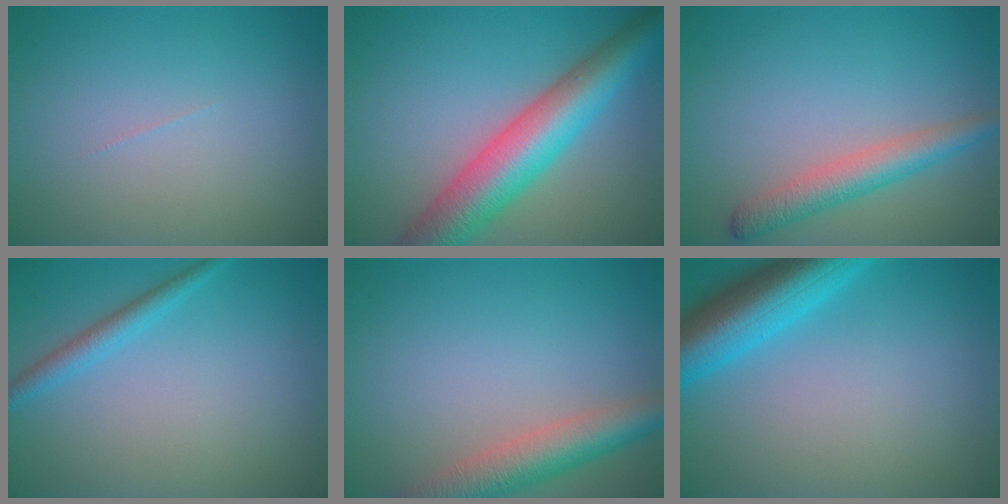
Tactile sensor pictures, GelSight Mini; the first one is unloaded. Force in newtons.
{"total": 8.8, "press": 8.8, "slide": 0.3}
{"total": 3.7, "press": 3.6, "slide": 0.3}
{"total": 1.9, "press": 1.9, "slide": 0.1}
{"total": 5.2, "press": 5.2, "slide": 0.3}
{"total": 7.5, "press": 7.5, "slide": 0.4}